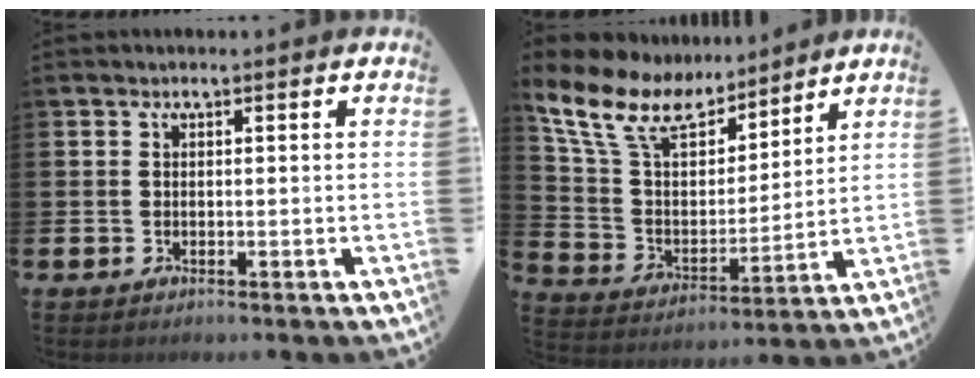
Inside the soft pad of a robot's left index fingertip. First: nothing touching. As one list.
[{"total": 12.3, "force": [10.1, 5.2, 4.7], "torque": [-0.145, -0.050, 0.184]}]